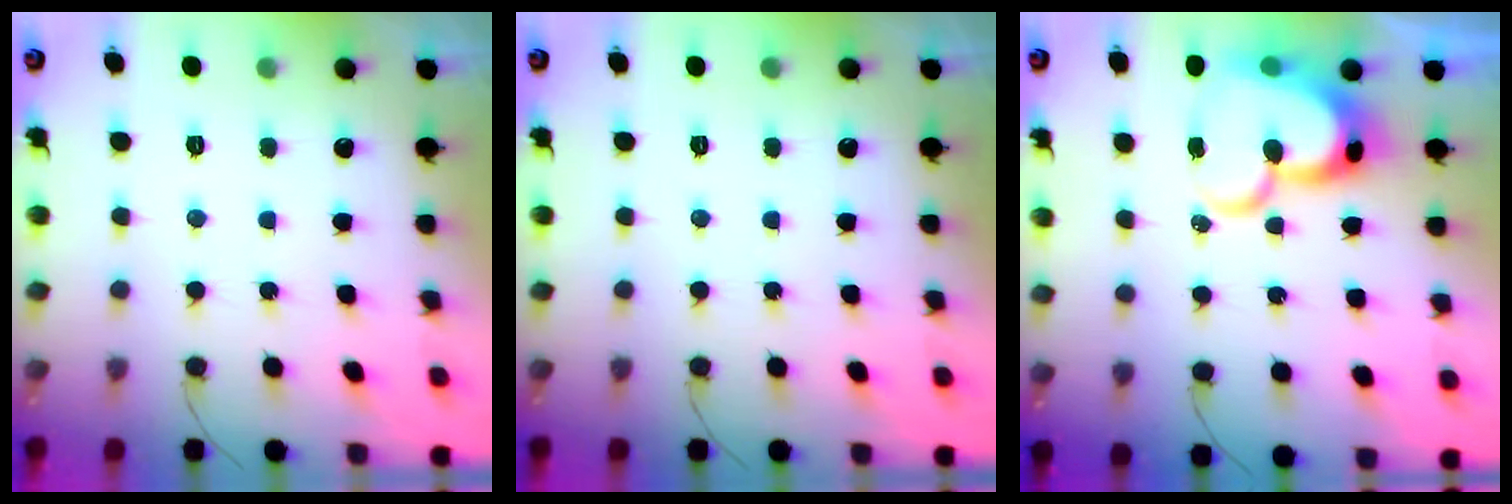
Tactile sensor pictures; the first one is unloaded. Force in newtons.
{"total": 0.0}
{"total": 19.0, "press": 19.0, "slide": 1.3}